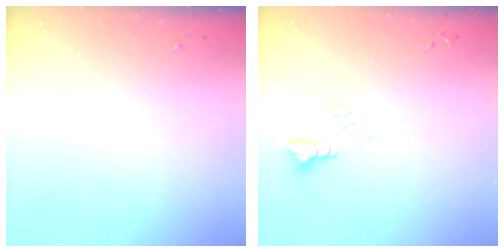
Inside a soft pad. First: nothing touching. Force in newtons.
{"total": 5.1, "press": 5.1, "slide": 0.4}